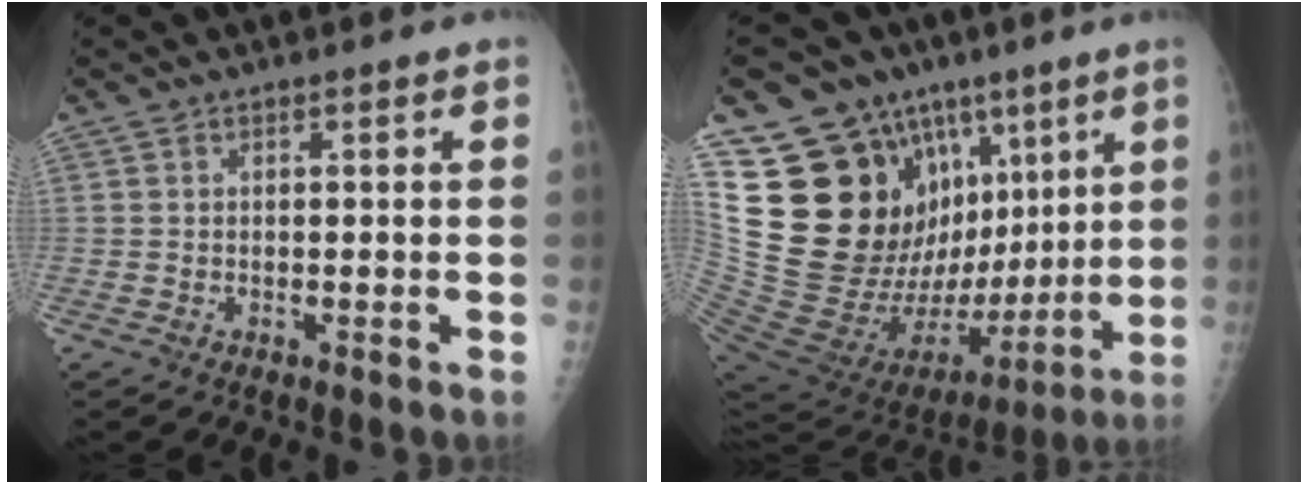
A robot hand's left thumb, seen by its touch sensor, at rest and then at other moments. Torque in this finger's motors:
{"motor_torque": [0.89, 0.46, 1.62, -1.15, 0.44]}